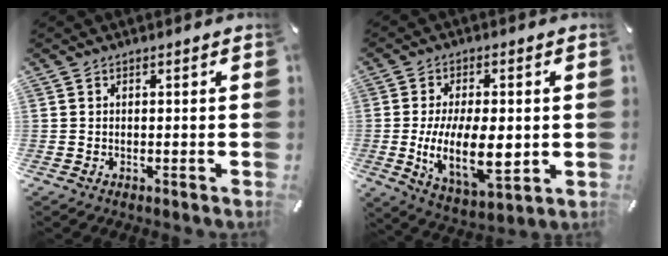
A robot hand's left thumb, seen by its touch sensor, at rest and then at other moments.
{"total": 15.7, "force": [-0.8, 7.9, 13.6], "torque": [-0.250, -0.018, -0.011]}